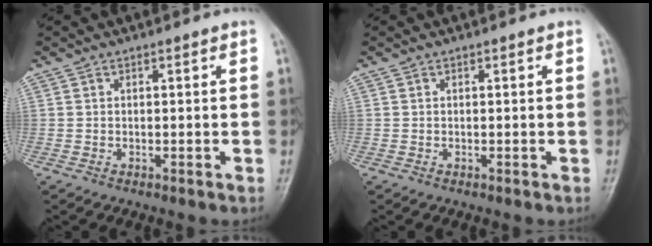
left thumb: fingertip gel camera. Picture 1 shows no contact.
{"total": 0.0}